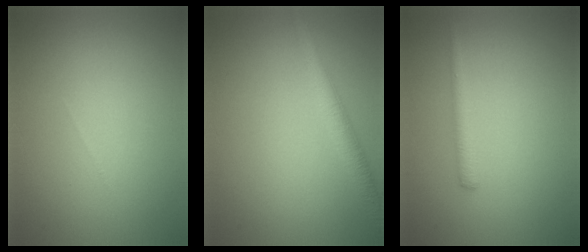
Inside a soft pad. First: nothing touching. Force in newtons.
{"total": 2.9, "press": 2.9, "slide": 0.2}
{"total": 1.3, "press": 1.3, "slide": 0.1}